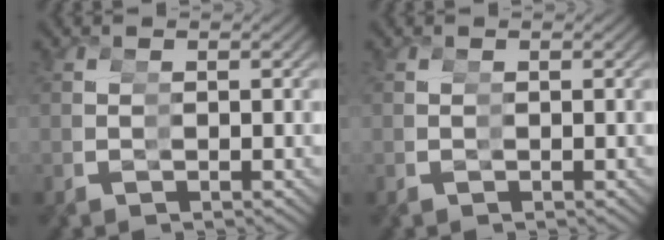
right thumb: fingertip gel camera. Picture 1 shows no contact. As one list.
[{"total": 0.0}]